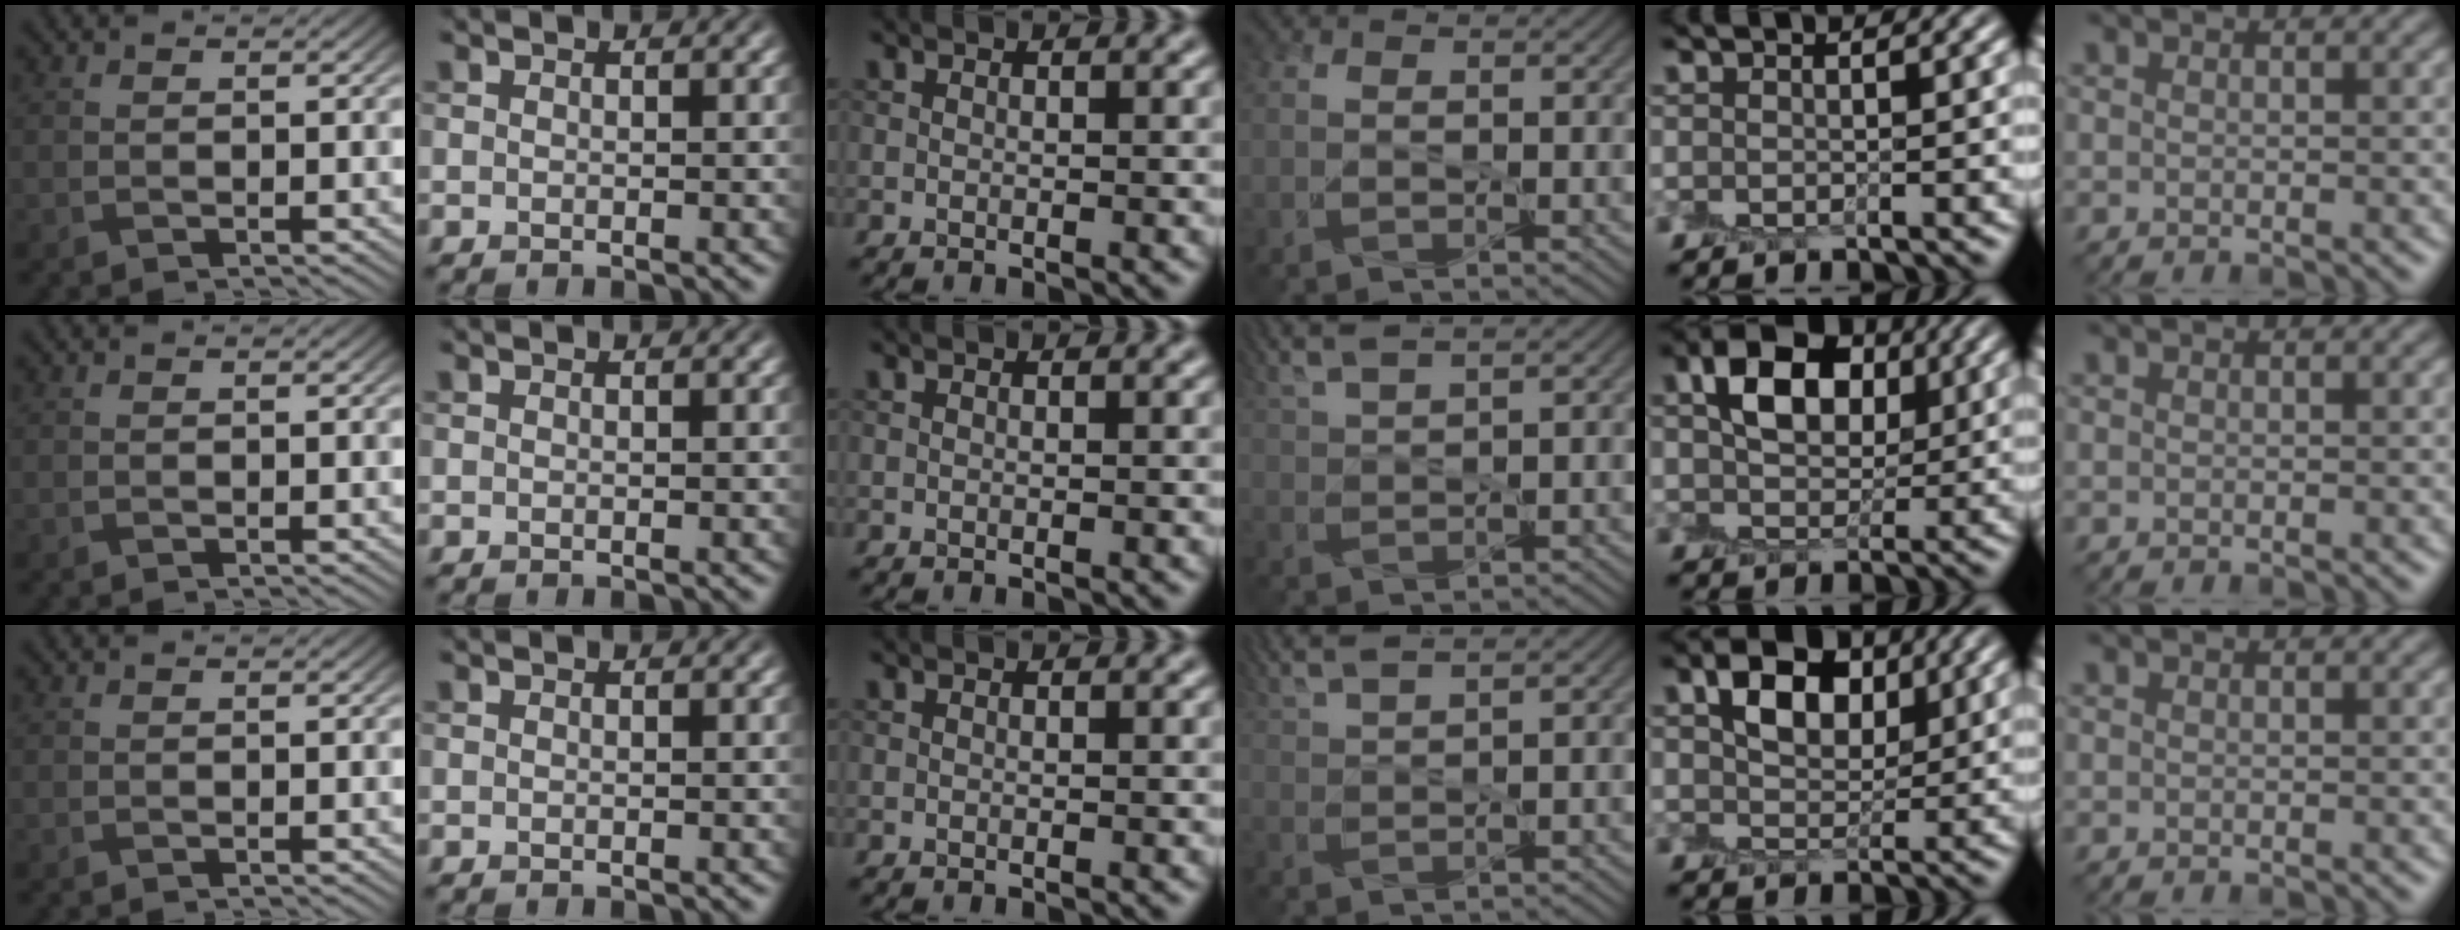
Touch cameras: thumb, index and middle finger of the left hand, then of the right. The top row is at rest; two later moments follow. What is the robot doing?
{"motion": "peel", "object": "postage stamp"}